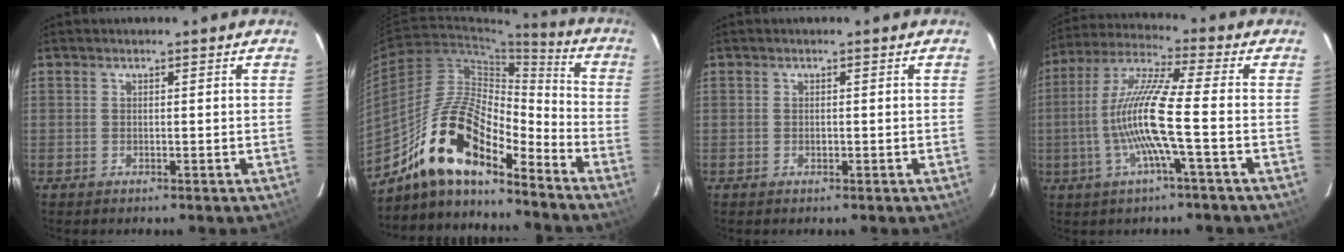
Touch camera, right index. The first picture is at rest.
{"total": 17.9, "force": [-12.9, 5.6, 11.1], "torque": [-0.207, 0.009, -0.245]}
{"total": 0.5, "force": [-0.1, 0.3, 0.4], "torque": [-0.006, 0.002, -0.001]}
{"total": 12.5, "force": [-2.7, -0.3, 12.2], "torque": [-0.246, 0.002, -0.053]}